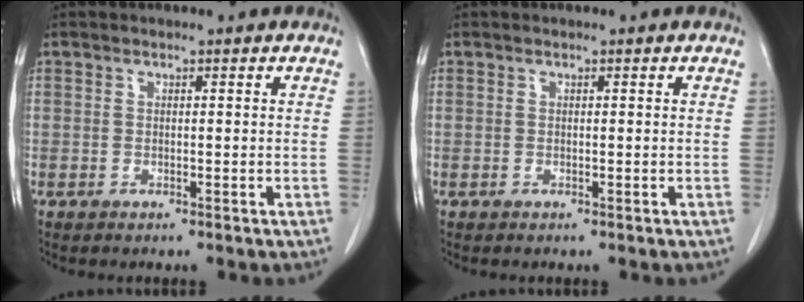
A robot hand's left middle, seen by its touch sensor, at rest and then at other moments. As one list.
[{"total": 0.0}]